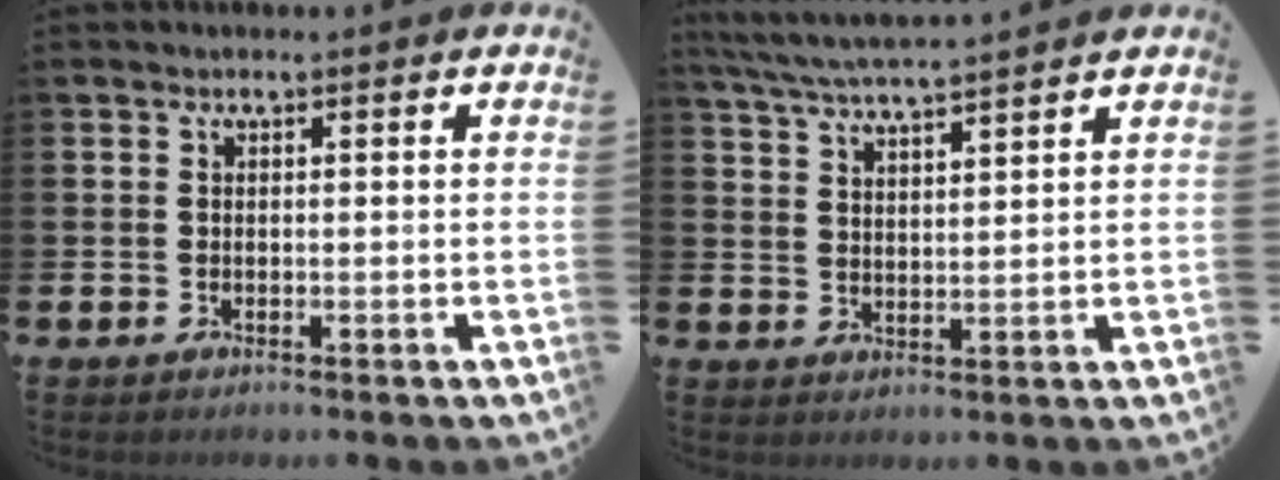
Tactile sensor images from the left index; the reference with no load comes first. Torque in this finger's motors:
{"motor_torque": [0.70, -1.13, 0.12, 0.13]}